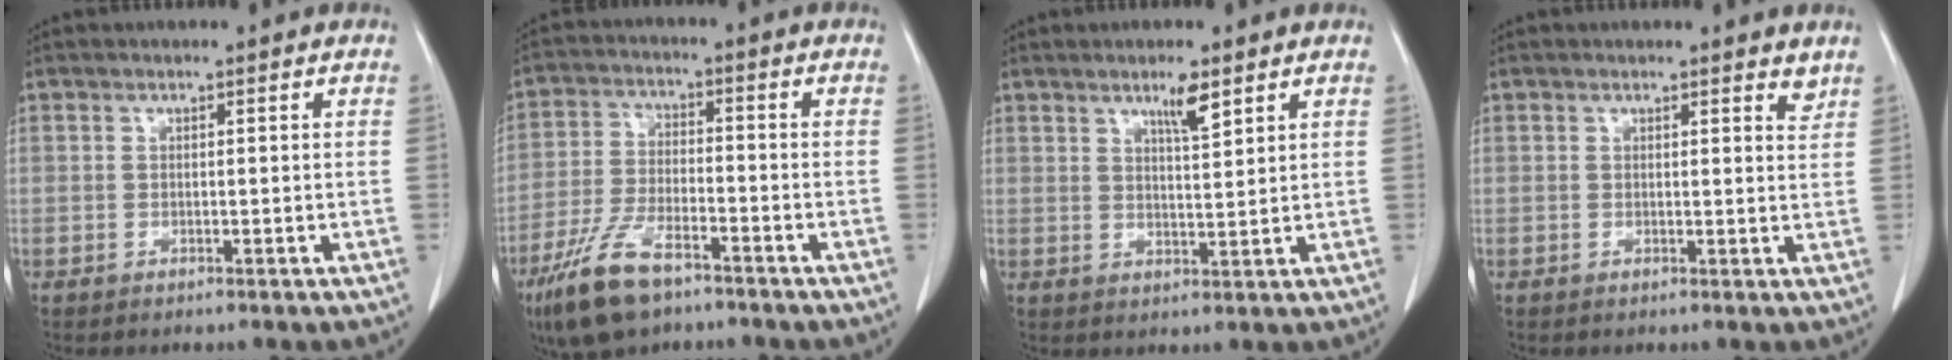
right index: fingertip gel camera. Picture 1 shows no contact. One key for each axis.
{"total": 10.5, "fx": -7.0, "fy": 3.4, "fz": 7.0, "tx": -0.153, "ty": -0.016, "tz": -0.130}
{"total": 4.0, "fx": 2.7, "fy": 0.4, "fz": 3.0, "tx": -0.053, "ty": -0.003, "tz": 0.046}
{"total": 2.4, "fx": 2.2, "fy": 0.6, "fz": 0.7, "tx": -0.008, "ty": -0.013, "tz": 0.015}